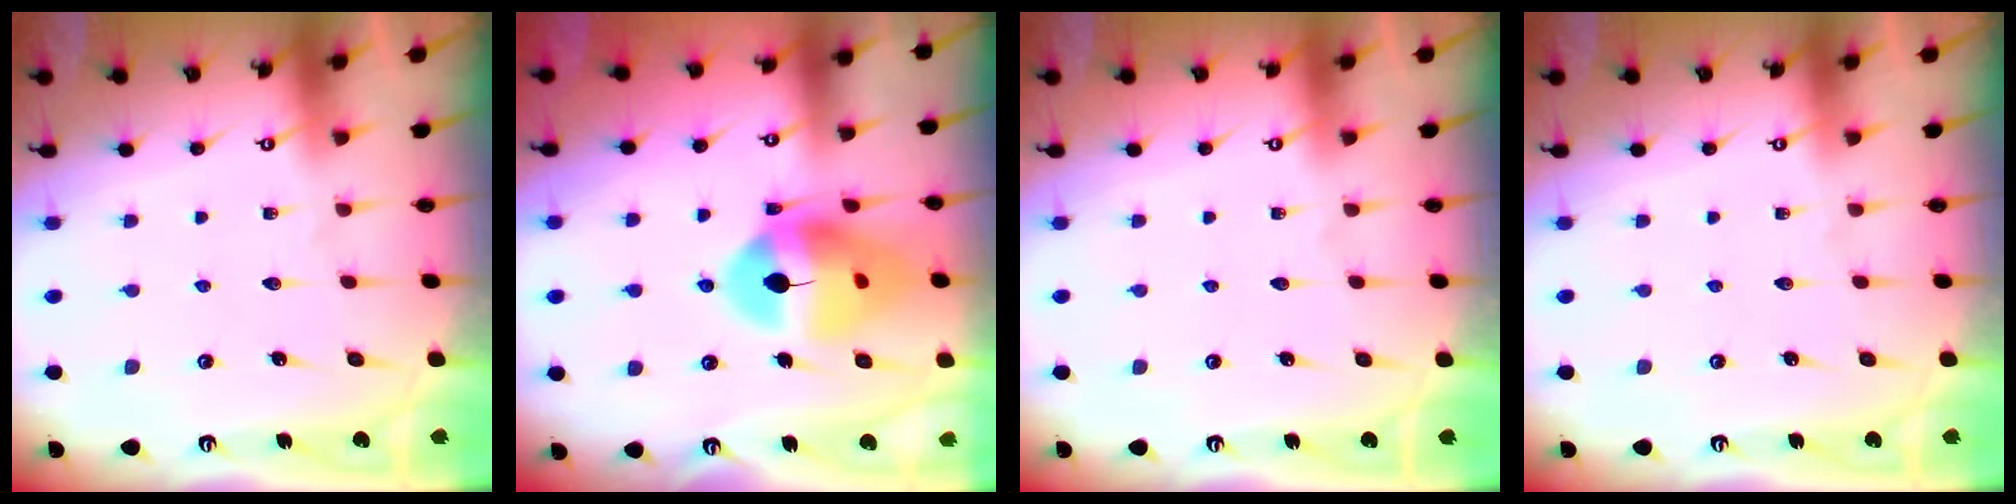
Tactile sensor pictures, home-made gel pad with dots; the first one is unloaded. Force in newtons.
{"total": 15.4, "press": 15.3, "slide": 1.7}
{"total": 0.0}
{"total": 0.0}